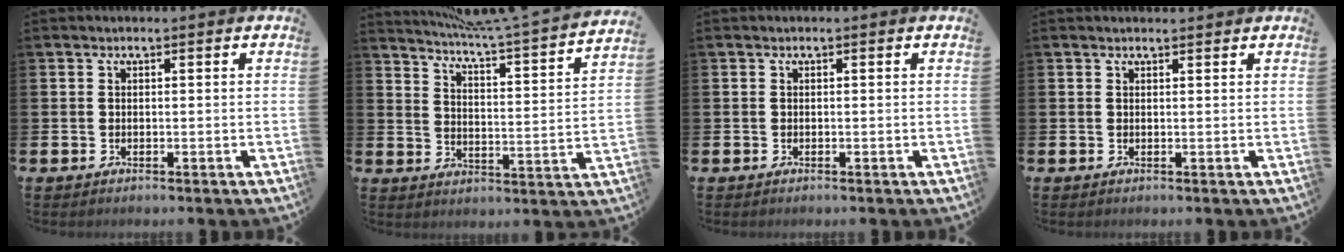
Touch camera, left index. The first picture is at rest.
{"total": 5.9, "force": [5.5, -0.8, 1.9], "torque": [-0.052, -0.054, 0.088]}
{"total": 0.0}
{"total": 0.7, "force": [0.6, 0.1, 0.1], "torque": [0.009, -0.004, 0.010]}